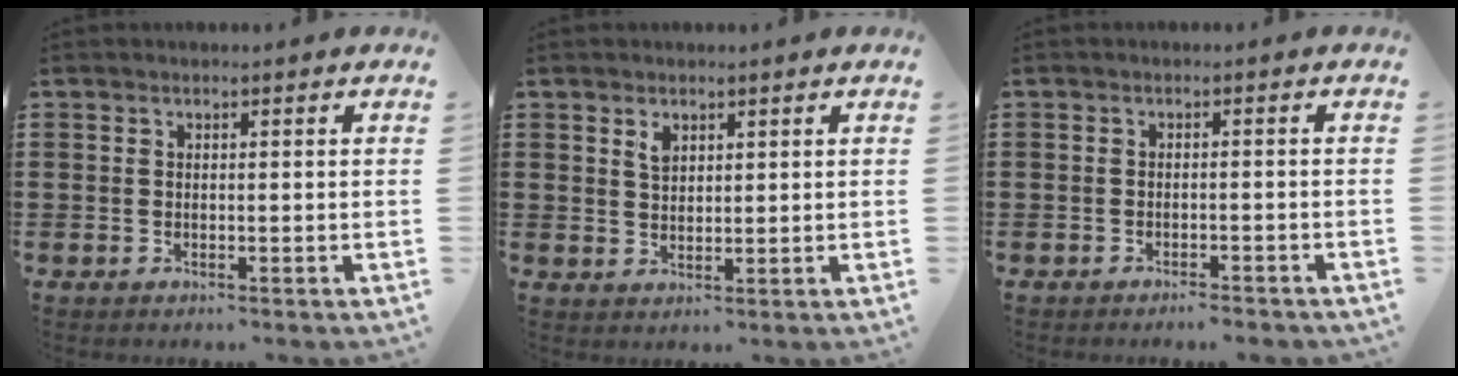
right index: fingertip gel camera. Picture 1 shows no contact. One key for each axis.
{"total": 2.2, "fx": 1.4, "fy": 1.2, "fz": 1.2, "tx": -0.020, "ty": -0.001, "tz": 0.024}
{"total": 1.6, "fx": -1.5, "fy": 0.0, "fz": 0.5, "tx": -0.012, "ty": 0.000, "tz": -0.031}